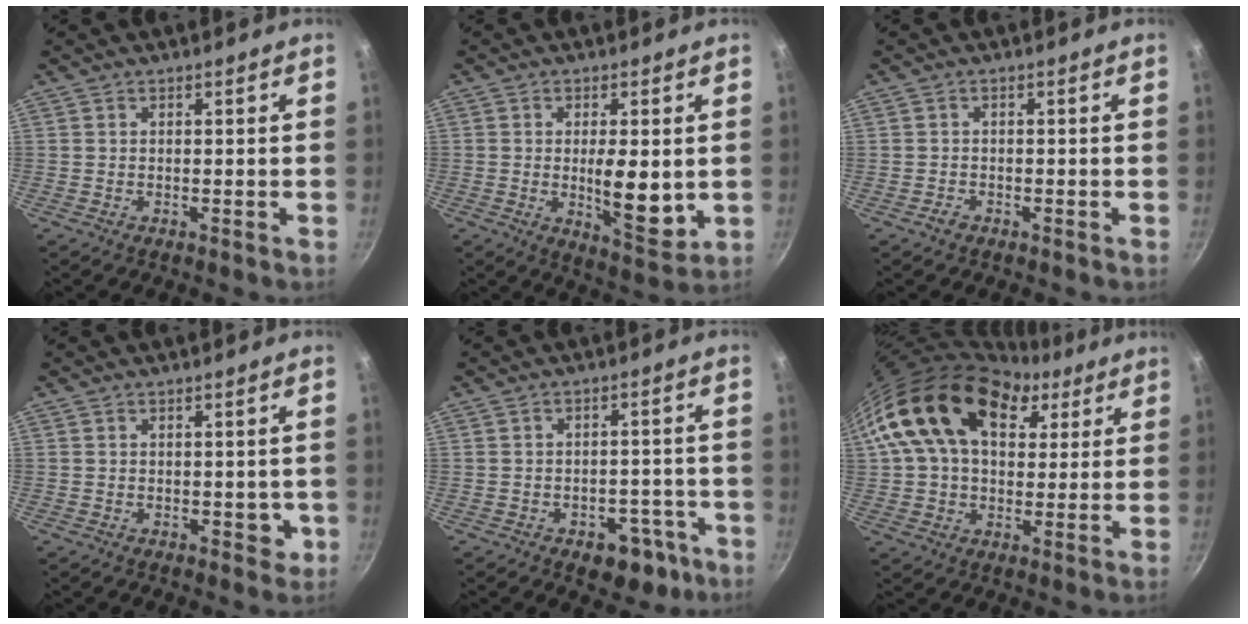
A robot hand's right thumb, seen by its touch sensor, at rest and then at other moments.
{"total": 9.8, "force": [-0.2, 3.7, 9.1], "torque": [-0.134, -0.025, 0.006]}
{"total": 1.4, "force": [-0.9, 1.0, 0.5], "torque": [-0.007, 0.009, -0.016]}
{"total": 3.1, "force": [-0.2, 2.0, 2.4], "torque": [-0.014, 0.002, -0.002]}
{"total": 8.4, "force": [-4.2, 5.5, 4.8], "torque": [-0.012, 0.040, -0.040]}
{"total": 23.1, "force": [8.5, 15.0, 15.3], "torque": [-0.266, 0.014, 0.133]}